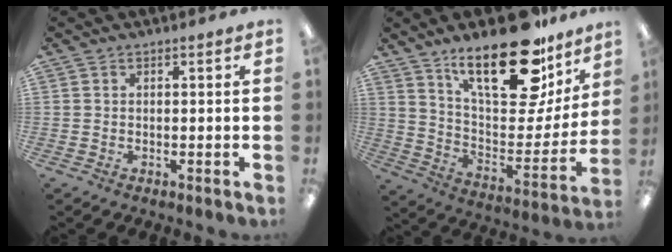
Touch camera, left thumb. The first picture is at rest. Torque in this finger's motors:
{"motor_torque": [2.15, 1.26, 1.41, -1.36, 0.26]}